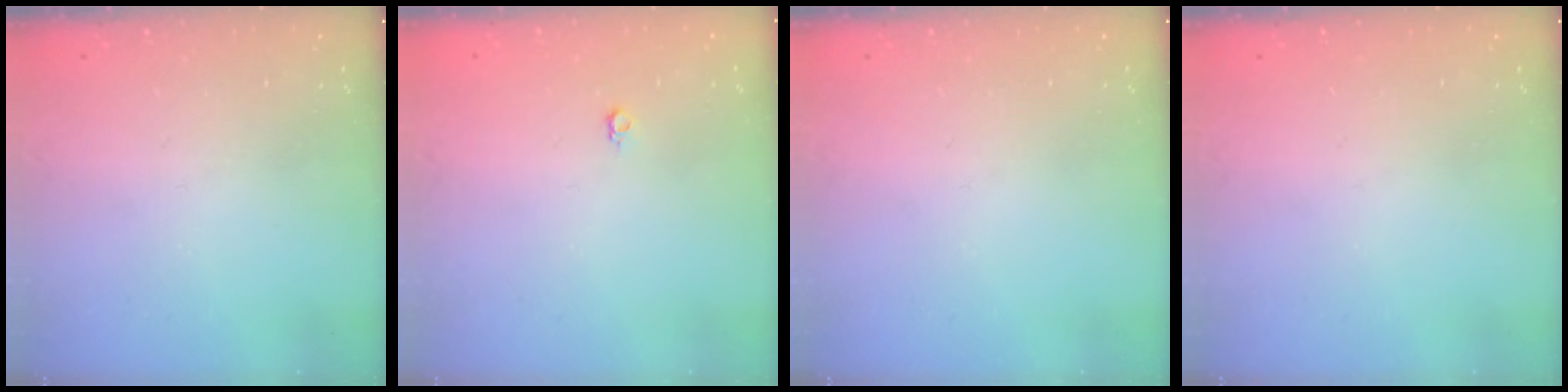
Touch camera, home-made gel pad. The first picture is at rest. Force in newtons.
{"total": 3.6, "press": 3.5, "slide": 0.8}
{"total": 0.0}
{"total": 0.0}